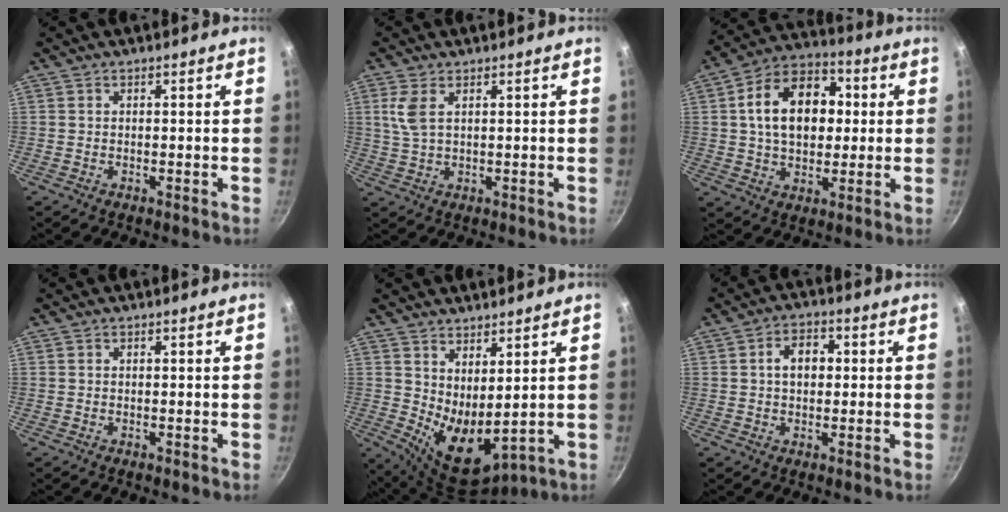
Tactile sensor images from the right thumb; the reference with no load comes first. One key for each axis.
{"total": 4.9, "fx": 1.8, "fy": 2.4, "fz": 3.9, "tx": -0.082, "ty": -0.005, "tz": 0.038}
{"total": 17.0, "fx": 2.4, "fy": 11.6, "fz": 12.1, "tx": -0.162, "ty": 0.023, "tz": 0.026}
{"total": 0.0}
{"total": 9.7, "fx": 3.4, "fy": 4.5, "fz": 7.9, "tx": -0.111, "ty": -0.049, "tz": 0.073}
{"total": 6.0, "fx": 0.8, "fy": 4.2, "fz": 4.2, "tx": -0.044, "ty": 0.014, "tz": 0.005}